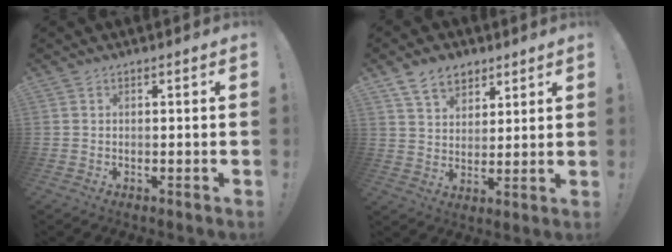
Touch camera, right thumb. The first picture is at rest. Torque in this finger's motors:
{"motor_torque": [-0.60, 0.92, 0.57, 0.44, 0.25]}